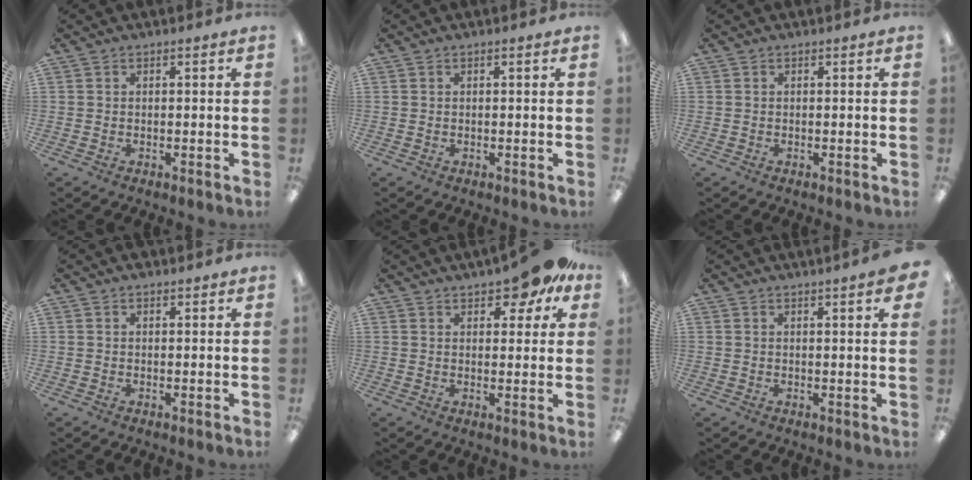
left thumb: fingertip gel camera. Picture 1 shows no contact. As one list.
[{"total": 0.0}, {"total": 0.0}, {"total": 0.8, "force": [0.6, 0.4, 0.4], "torque": [-0.001, -0.003, 0.010]}, {"total": 8.0, "force": [5.6, 3.2, 4.7], "torque": [-0.048, -0.030, 0.093]}, {"total": 2.8, "force": [1.8, 0.1, 2.1], "torque": [-0.037, -0.002, 0.028]}]